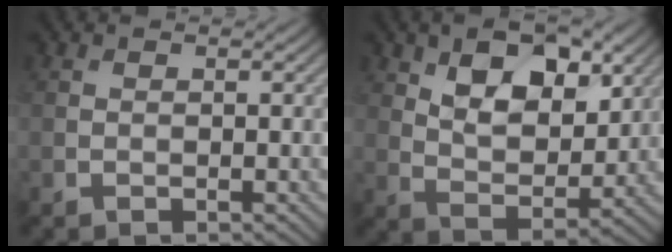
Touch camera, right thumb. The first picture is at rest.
{"total": 9.9, "force": [4.7, 5.3, 6.8], "torque": [-0.124, -0.006, 0.081]}